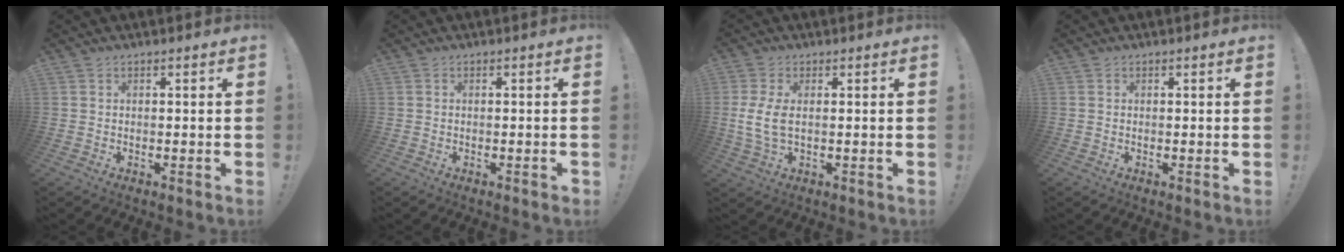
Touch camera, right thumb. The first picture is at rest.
{"total": 0.6, "force": [-0.3, 0.1, 0.5], "torque": [-0.007, 0.001, -0.006]}
{"total": 6.4, "force": [0.5, 2.7, 5.7], "torque": [-0.111, -0.010, 0.011]}
{"total": 0.0}